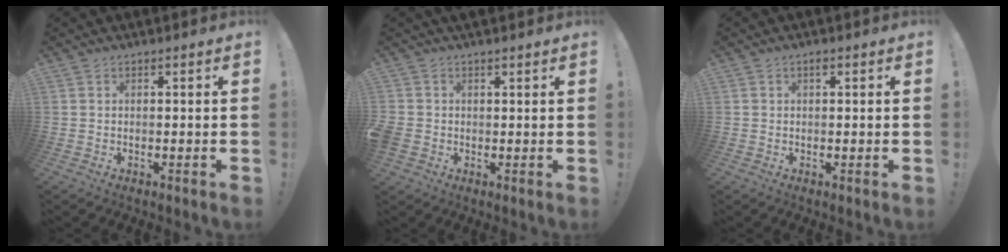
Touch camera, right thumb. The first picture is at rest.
{"total": 3.4, "force": [0.9, 3.0, 1.2], "torque": [-0.027, -0.003, 0.020]}
{"total": 0.8, "force": [0.5, 0.5, 0.3], "torque": [0.003, -0.001, 0.008]}